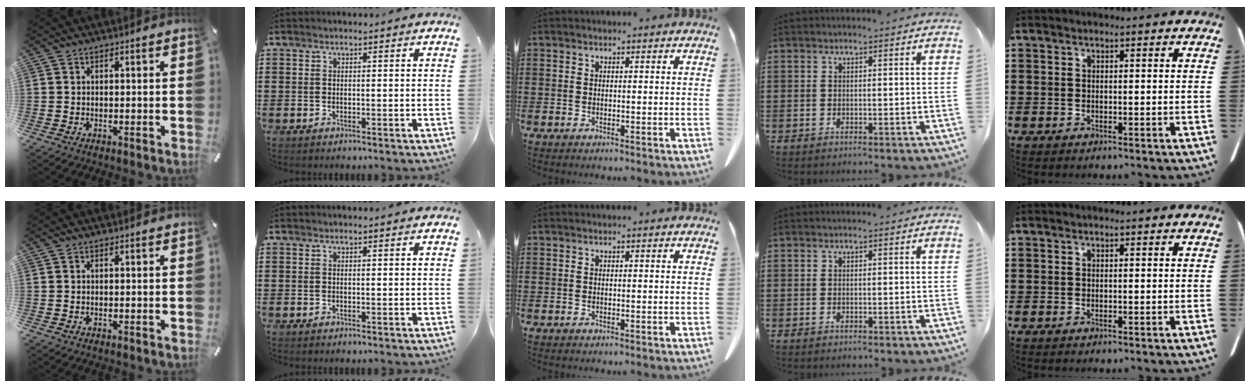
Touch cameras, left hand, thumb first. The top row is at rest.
{}